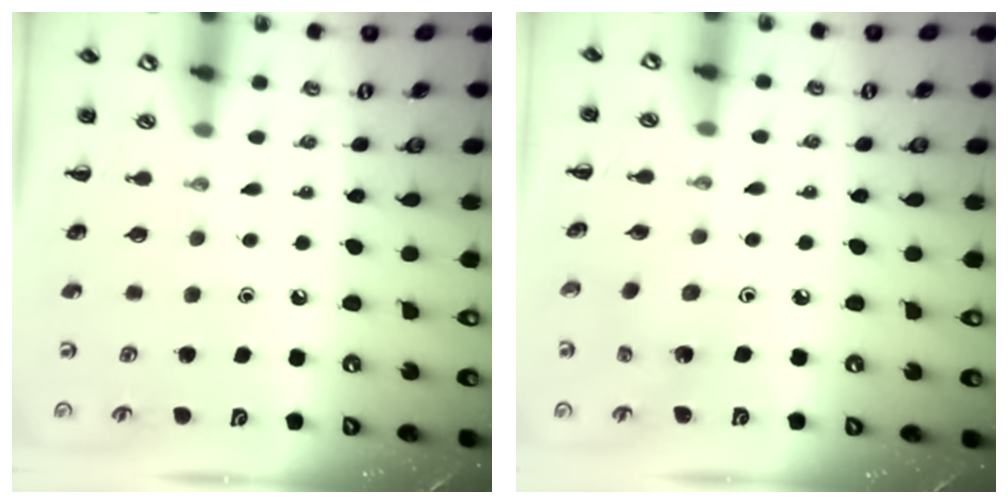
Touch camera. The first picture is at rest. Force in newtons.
{"total": 1.8, "press": 1.7, "slide": 0.8}